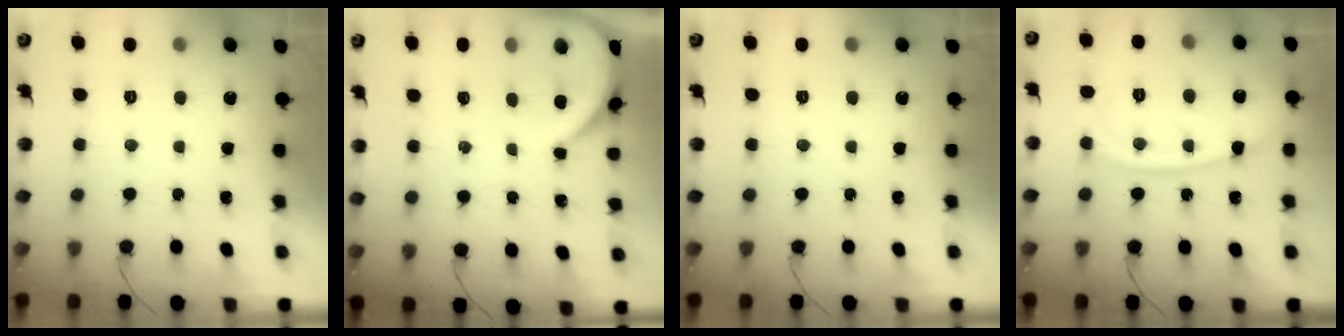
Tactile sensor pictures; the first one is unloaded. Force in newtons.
{"total": 4.7, "press": 4.6, "slide": 0.6}
{"total": 0.0}
{"total": 11.7, "press": 11.6, "slide": 1.3}